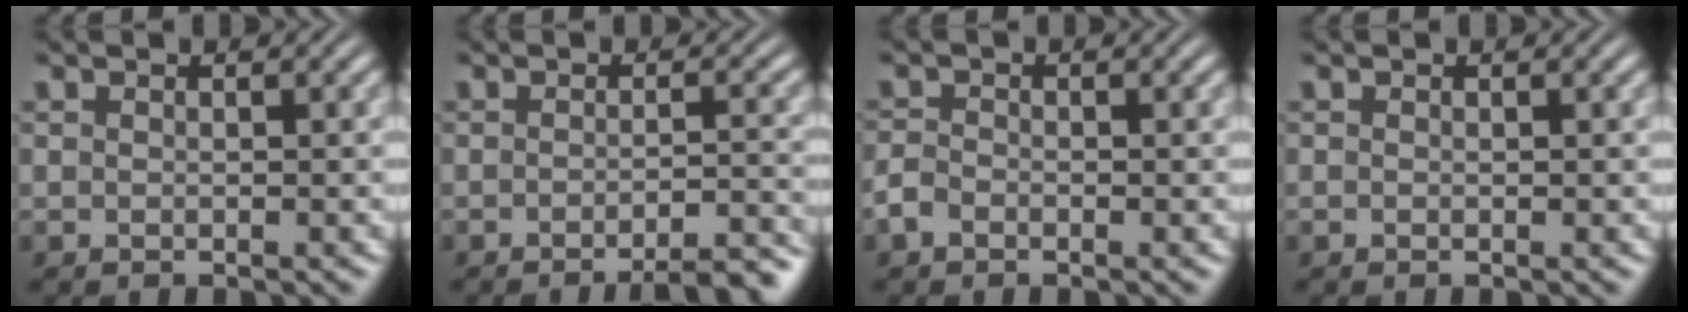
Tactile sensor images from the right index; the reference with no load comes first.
{"total": 4.9, "force": [-4.4, 0.7, 2.1], "torque": [-0.023, -0.006, -0.071]}
{"total": 1.4, "force": [-1.0, 0.8, 0.5], "torque": [-0.018, -0.006, -0.018]}
{"total": 0.0}